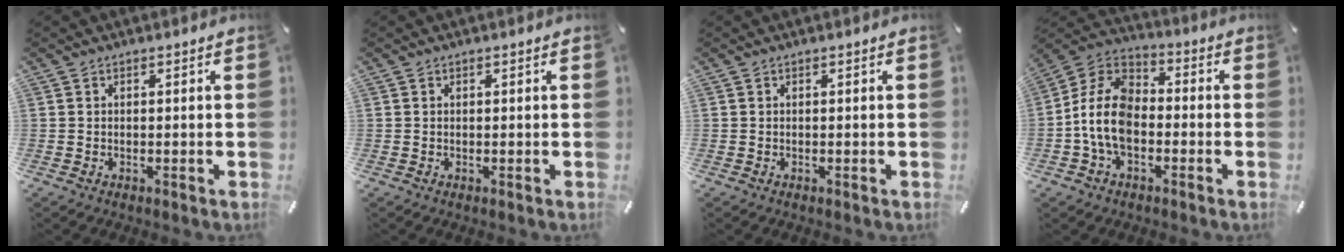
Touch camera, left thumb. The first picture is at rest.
{"total": 0.0}
{"total": 0.0}
{"total": 11.7, "force": [-3.5, 7.9, 7.8], "torque": [-0.185, 0.009, -0.069]}